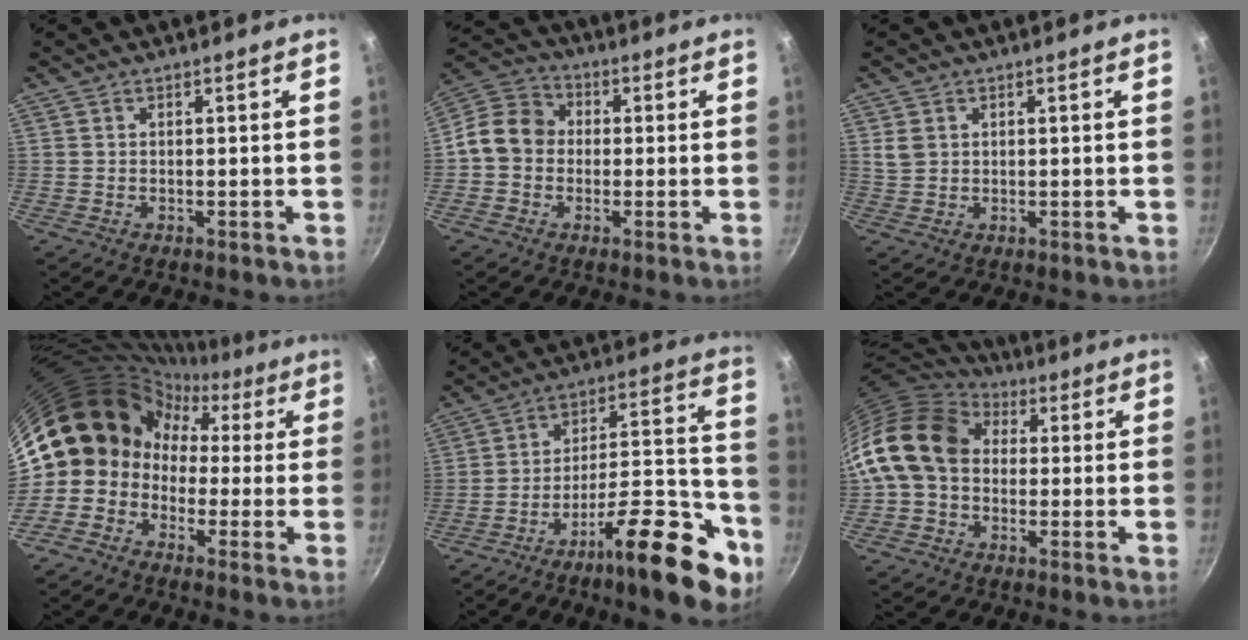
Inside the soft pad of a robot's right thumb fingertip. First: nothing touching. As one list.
[{"total": 9.5, "force": [-0.6, 8.1, 4.8], "torque": [-0.058, 0.025, -0.036]}, {"total": 3.0, "force": [1.0, 2.3, 1.5], "torque": [-0.022, 0.001, 0.024]}, {"total": 14.0, "force": [-0.1, 13.0, 5.1], "torque": [-0.059, 0.049, -0.031]}, {"total": 22.1, "force": [-12.1, 6.7, 17.2], "torque": [-0.205, 0.081, -0.194]}, {"total": 16.9, "force": [1.8, 13.1, 10.4], "torque": [-0.179, 0.033, 0.017]}]